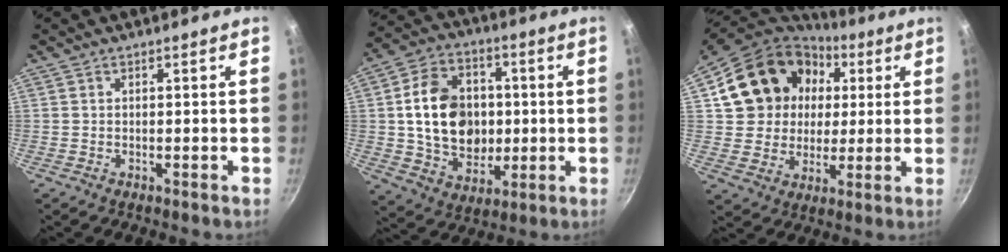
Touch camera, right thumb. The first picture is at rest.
{"total": 17.3, "force": [0.9, 13.4, 10.9], "torque": [-0.152, 0.015, 0.019]}
{"total": 19.5, "force": [5.2, 16.6, 8.9], "torque": [-0.150, 0.027, 0.093]}